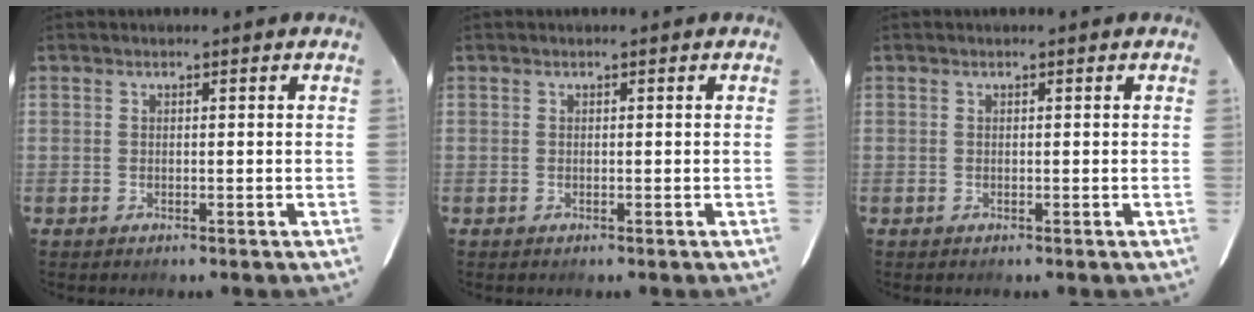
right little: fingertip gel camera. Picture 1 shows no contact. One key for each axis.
{"total": 0.0}
{"total": 0.0}